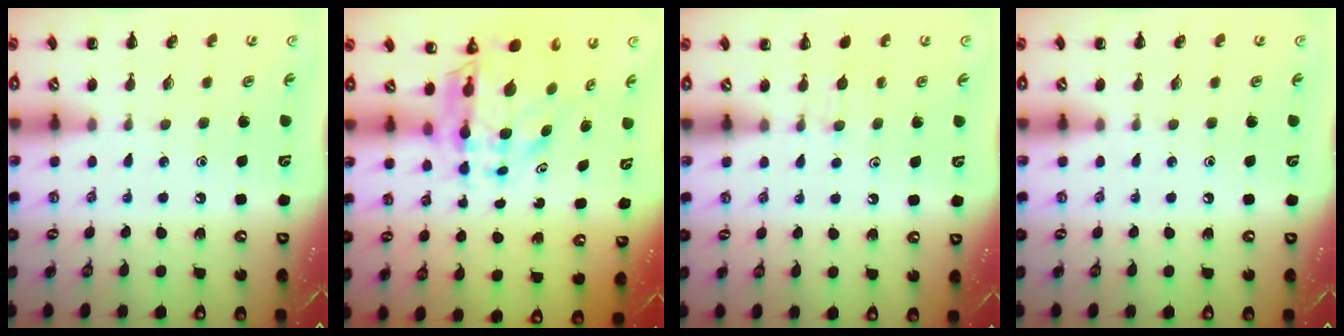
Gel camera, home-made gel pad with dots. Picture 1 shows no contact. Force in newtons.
{"total": 9.2, "press": 8.7, "slide": 3.0}
{"total": 3.9, "press": 3.7, "slide": 1.2}
{"total": 0.0}